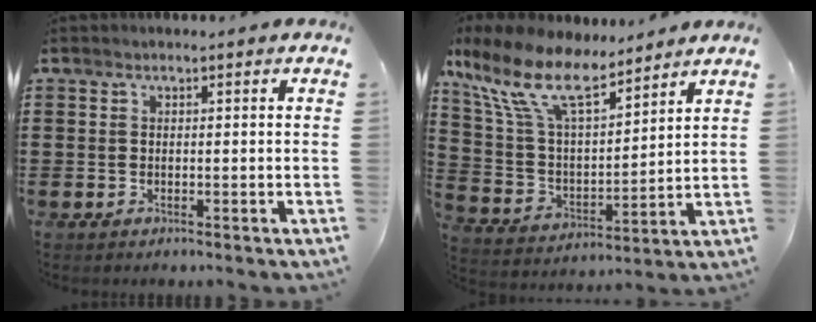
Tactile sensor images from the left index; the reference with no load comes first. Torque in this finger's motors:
{"motor_torque": [2.14, 0.00, 0.46, 0.21]}